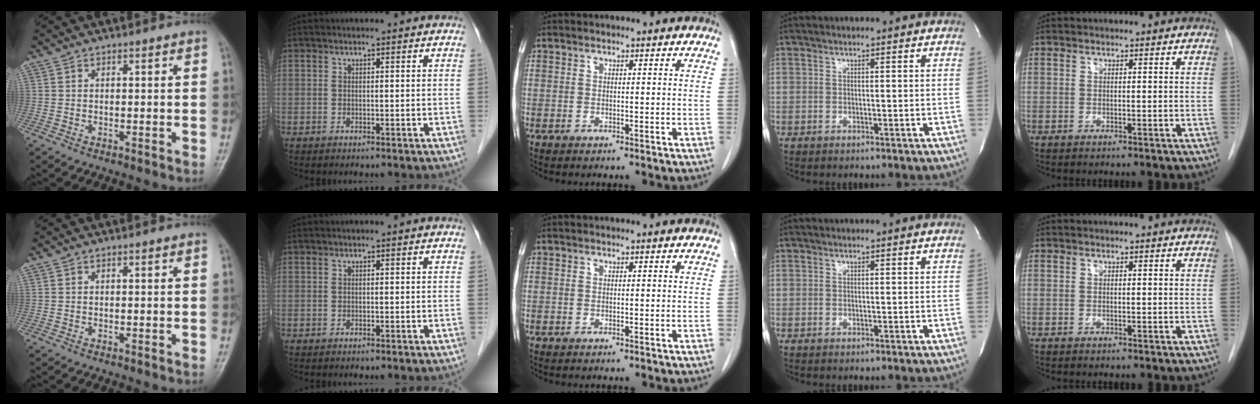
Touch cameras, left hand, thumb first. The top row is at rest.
{}